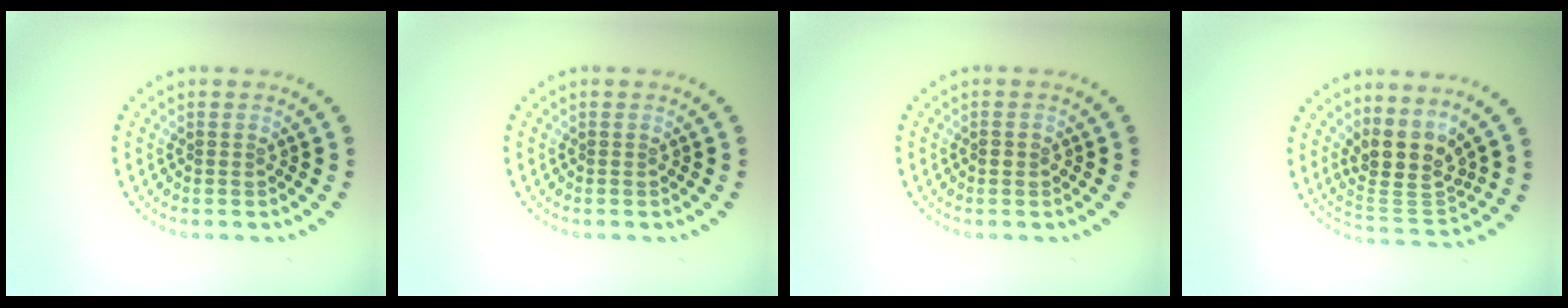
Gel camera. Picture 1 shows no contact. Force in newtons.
{"total": 0.0}
{"total": 1.1, "press": 1.1, "slide": 0.1}
{"total": 4.3, "press": 3.3, "slide": 2.7}